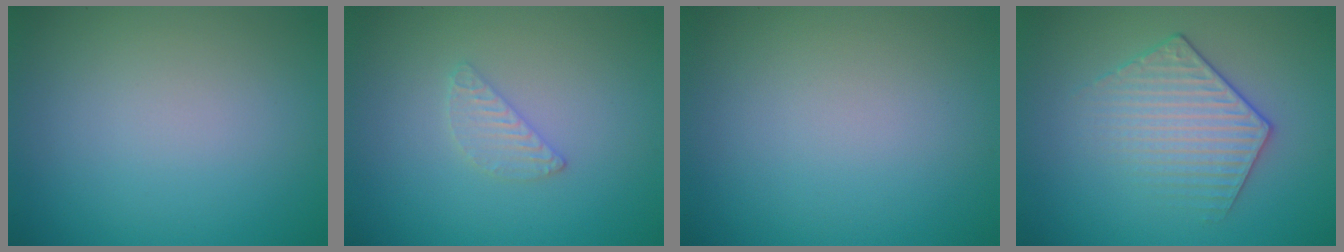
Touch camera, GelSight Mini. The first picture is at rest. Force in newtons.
{"total": 1.5, "press": 1.5, "slide": 0.2}
{"total": 0.0}
{"total": 3.5, "press": 3.2, "slide": 1.4}